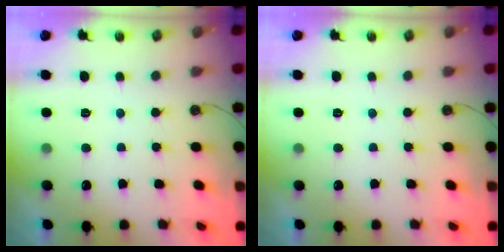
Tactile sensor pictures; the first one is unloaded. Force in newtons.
{"total": 0.0}